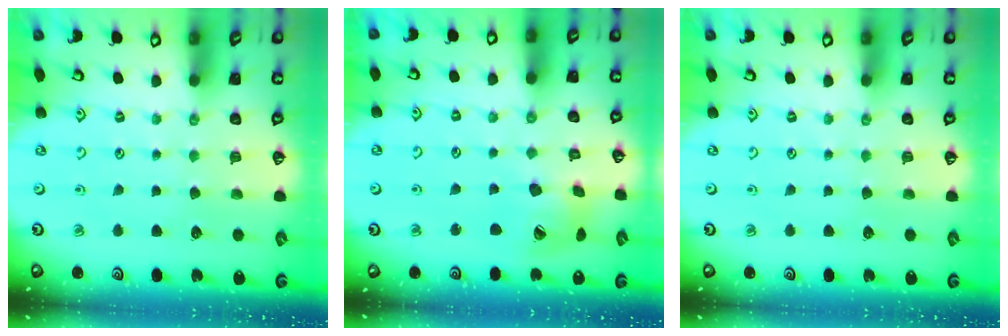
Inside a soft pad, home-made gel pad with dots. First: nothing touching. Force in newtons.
{"total": 15.0, "press": 14.8, "slide": 2.1}
{"total": 0.0}